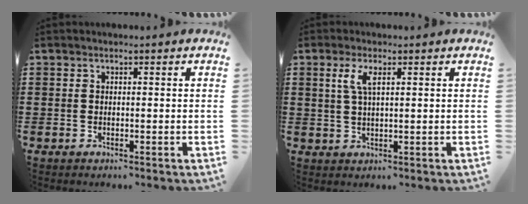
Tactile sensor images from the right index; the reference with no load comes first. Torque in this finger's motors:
{"motor_torque": [0.63, 0.03, 0.12, 0.11]}